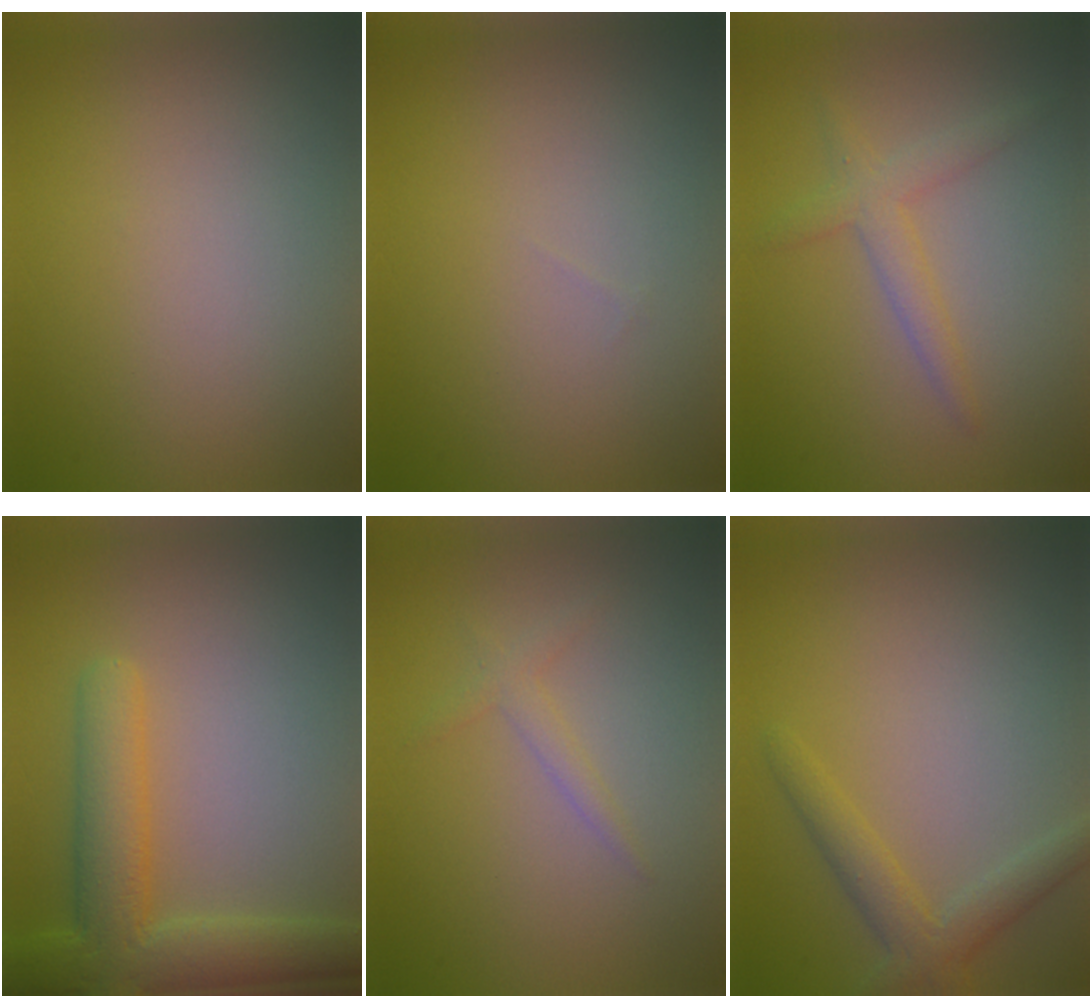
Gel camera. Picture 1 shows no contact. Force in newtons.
{"total": 0.0}
{"total": 2.4, "press": 2.4, "slide": 0.3}
{"total": 6.8, "press": 6.8, "slide": 0.5}
{"total": 1.3, "press": 1.3, "slide": 0.1}
{"total": 2.8, "press": 2.8, "slide": 0.1}